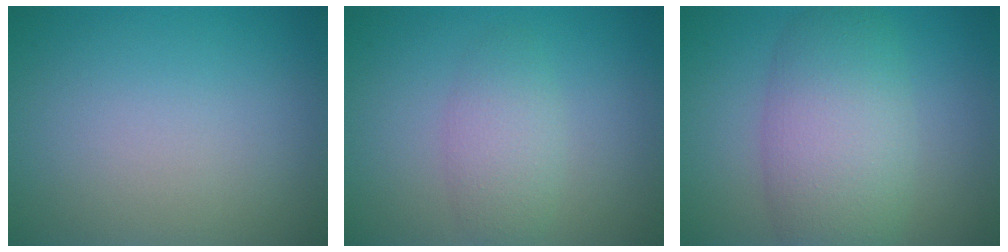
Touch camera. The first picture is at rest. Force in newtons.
{"total": 2.7, "press": 2.7, "slide": 0.1}
{"total": 6.9, "press": 6.9, "slide": 0.5}